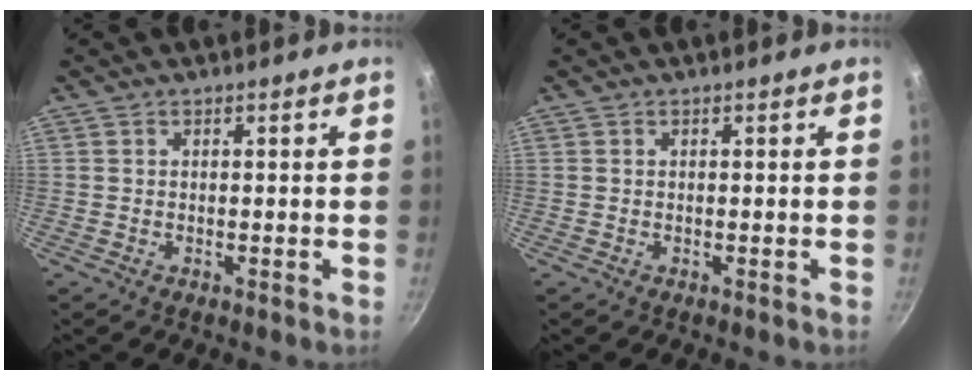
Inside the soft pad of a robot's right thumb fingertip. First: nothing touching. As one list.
[{"total": 0.0}]